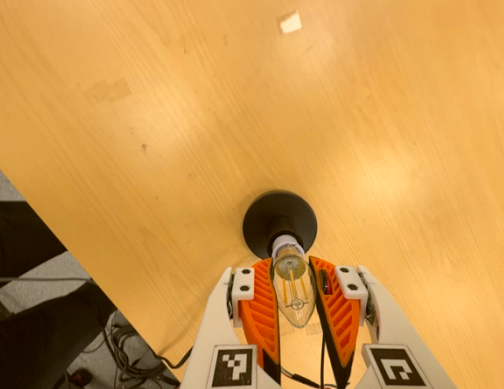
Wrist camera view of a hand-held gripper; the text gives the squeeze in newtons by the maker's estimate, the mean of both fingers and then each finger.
{"total": 21.0, "left": 23.7, "right": 18.3}